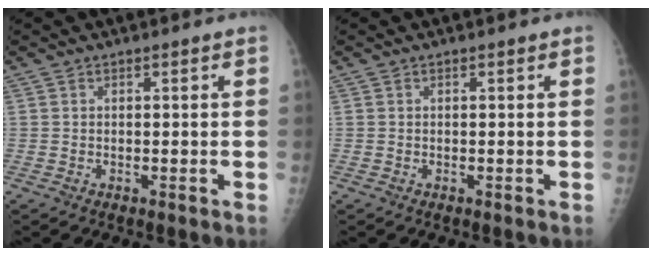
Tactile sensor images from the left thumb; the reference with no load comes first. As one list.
[{"total": 0.0}]